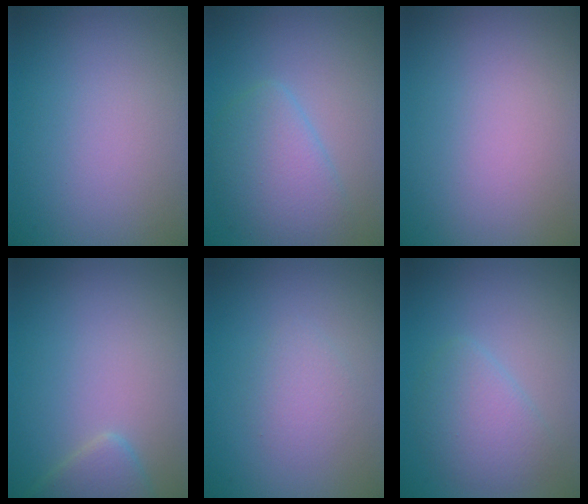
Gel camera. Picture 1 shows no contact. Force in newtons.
{"total": 4.1, "press": 4.1, "slide": 0.2}
{"total": 0.0}
{"total": 2.4, "press": 2.3, "slide": 0.1}
{"total": 1.7, "press": 1.7, "slide": 0.0}
{"total": 3.2, "press": 3.2, "slide": 0.1}